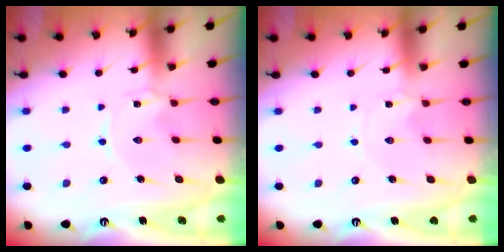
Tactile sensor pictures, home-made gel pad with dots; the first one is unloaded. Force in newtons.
{"total": 1.5, "press": 1.4, "slide": 0.2}